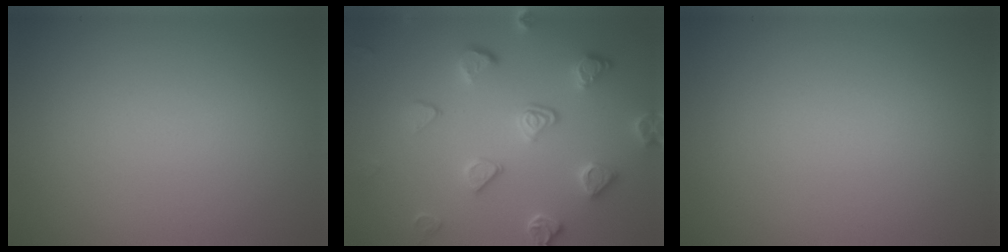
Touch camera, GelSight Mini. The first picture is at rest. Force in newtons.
{"total": 4.1, "press": 3.8, "slide": 1.4}
{"total": 0.0}